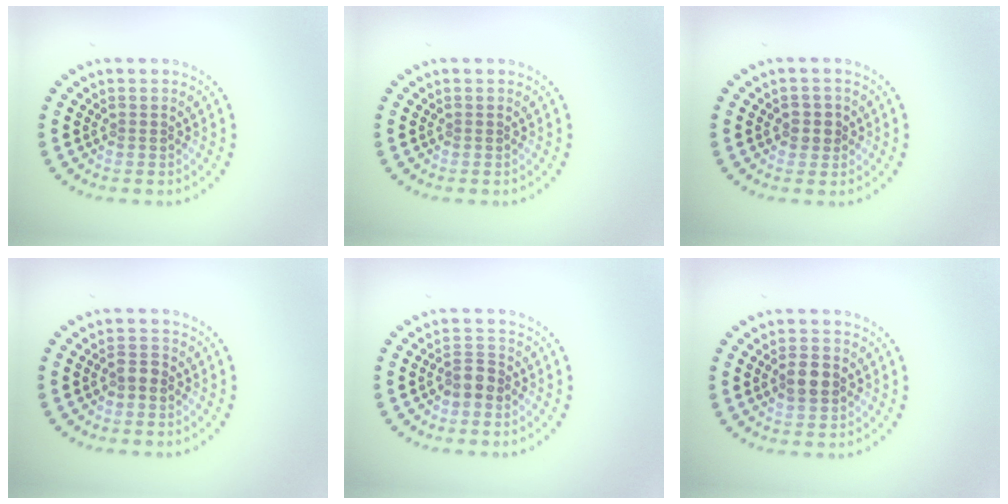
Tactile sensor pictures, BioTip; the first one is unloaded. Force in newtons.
{"total": 0.0}
{"total": 1.7, "press": 1.6, "slide": 0.6}
{"total": 1.4, "press": 1.3, "slide": 0.4}
{"total": 1.9, "press": 1.7, "slide": 0.9}
{"total": 2.7, "press": 2.6, "slide": 0.2}